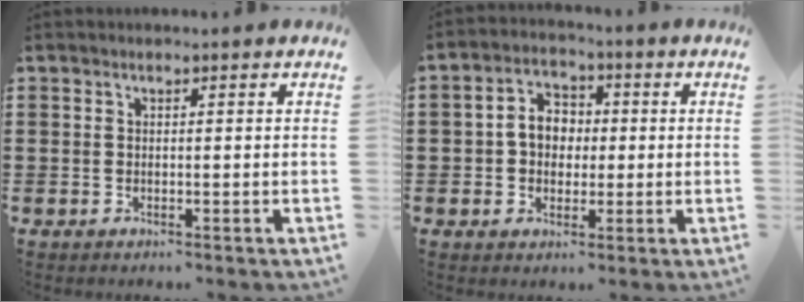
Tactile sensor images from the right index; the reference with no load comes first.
{"total": 5.2, "force": [-0.1, 4.2, 3.1], "torque": [-0.070, 0.014, -0.005]}